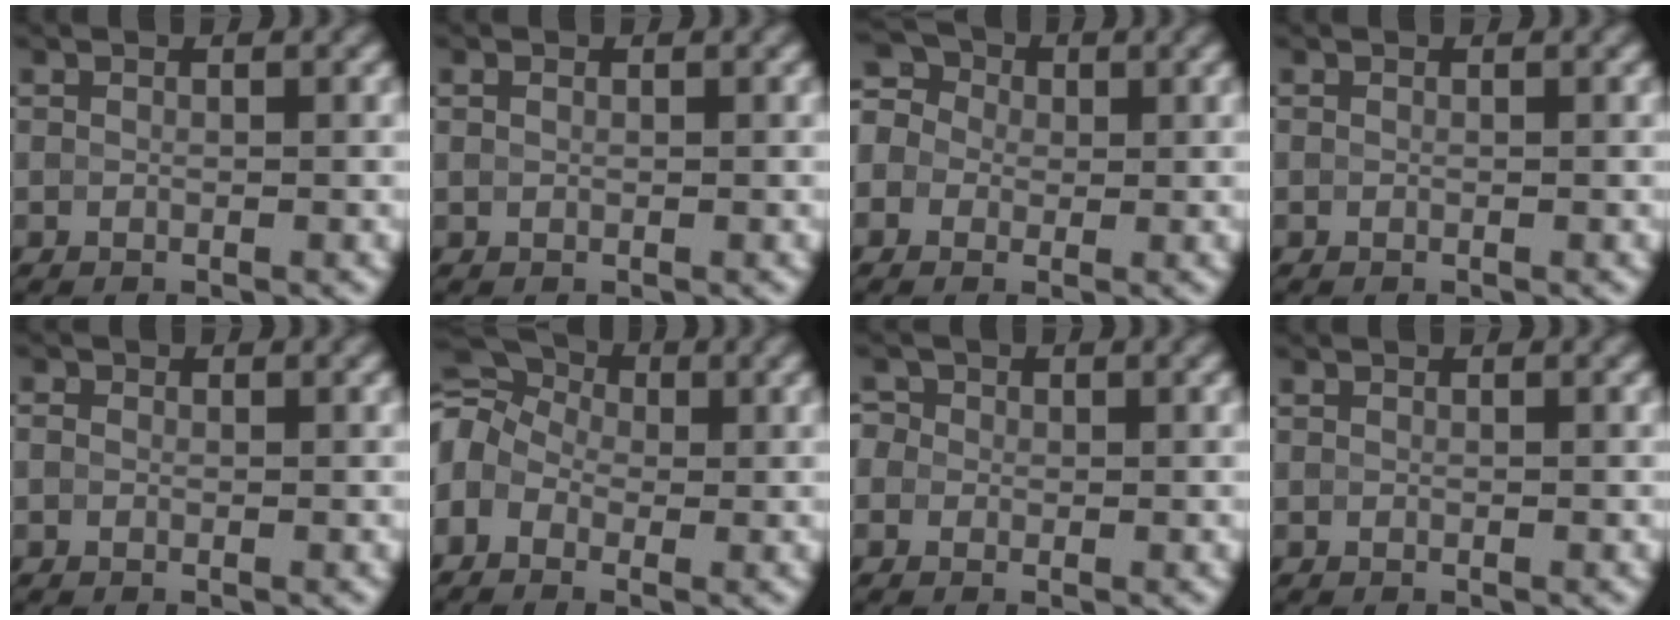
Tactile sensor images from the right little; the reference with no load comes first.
{"total": 0.7, "force": [0.4, 0.5, 0.3], "torque": [-0.006, 0.003, 0.007]}
{"total": 5.0, "force": [0.6, 4.4, 2.4], "torque": [-0.047, 0.037, -0.022]}
{"total": 0.0}
{"total": 0.6, "force": [0.1, 0.6, 0.2], "torque": [-0.001, 0.000, -0.002]}
{"total": 7.4, "force": [0.1, 5.6, 4.8], "torque": [-0.101, 0.040, -0.025]}
{"total": 2.6, "force": [0.8, 2.2, 1.1], "torque": [-0.001, 0.025, -0.018]}
{"total": 0.0}